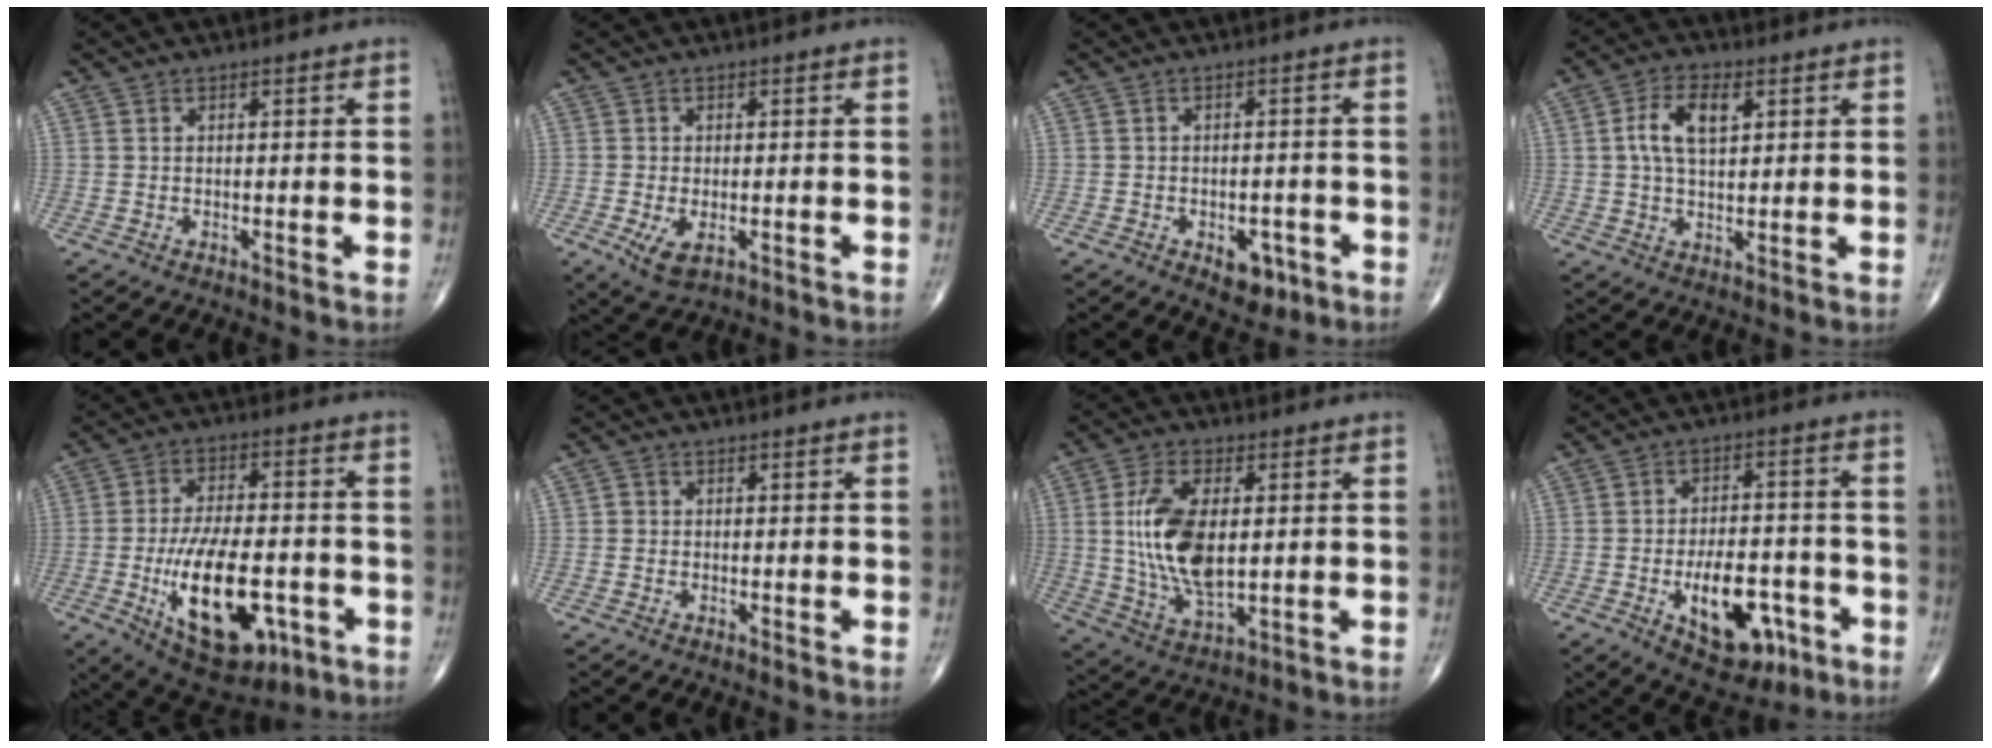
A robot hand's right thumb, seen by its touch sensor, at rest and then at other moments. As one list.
[{"total": 4.2, "force": [-1.3, 2.1, 3.4], "torque": [-0.064, -0.012, -0.016]}, {"total": 5.0, "force": [-2.3, 3.1, 3.2], "torque": [-0.022, 0.011, -0.024]}, {"total": 7.6, "force": [2.4, 3.2, 6.5], "torque": [-0.132, 0.001, 0.045]}, {"total": 19.3, "force": [-5.8, 9.4, 15.9], "torque": [-0.250, 0.013, -0.076]}, {"total": 0.9, "force": [-0.1, 0.8, 0.2], "torque": [0.001, 0.003, -0.003]}, {"total": 14.6, "force": [1.4, 7.4, 12.5], "torque": [-0.244, -0.013, 0.034]}, {"total": 13.8, "force": [-5.2, 7.4, 10.4], "torque": [-0.126, 0.027, -0.068]}]